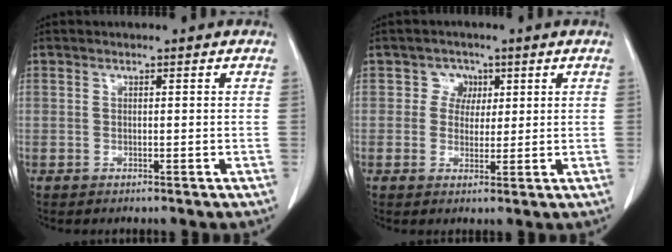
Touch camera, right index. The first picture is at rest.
{"total": 3.3, "force": [1.1, 3.1, 0.7], "torque": [0.000, 0.005, 0.012]}